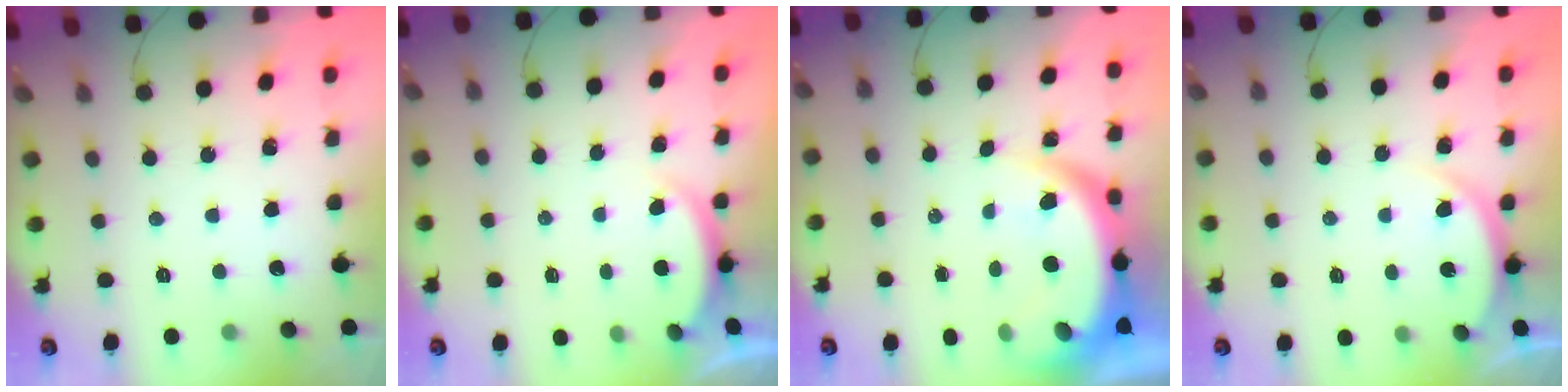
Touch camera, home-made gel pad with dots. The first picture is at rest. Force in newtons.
{"total": 2.2, "press": 2.2, "slide": 0.6}
{"total": 9.2, "press": 9.1, "slide": 1.3}
{"total": 3.9, "press": 3.9, "slide": 0.6}